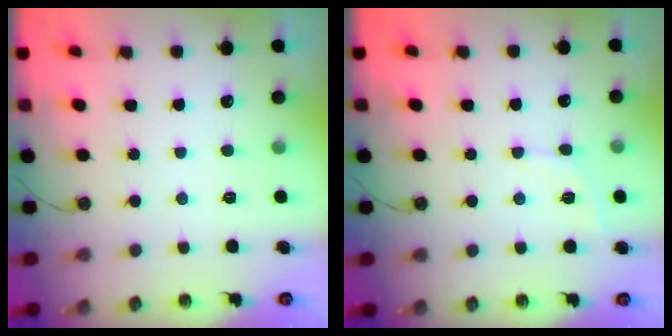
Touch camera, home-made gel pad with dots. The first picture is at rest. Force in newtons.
{"total": 5.2, "press": 5.2, "slide": 0.4}